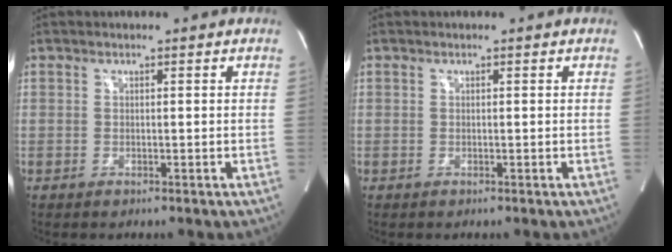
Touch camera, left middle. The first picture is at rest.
{"total": 0.0}